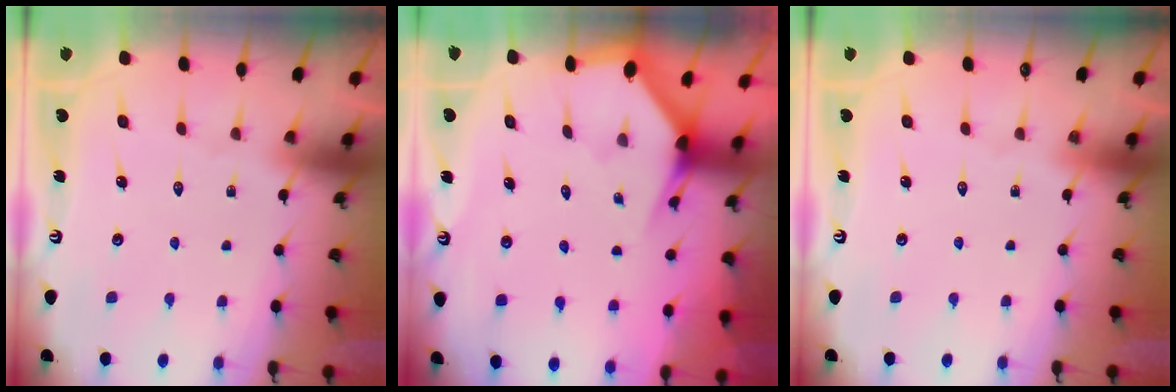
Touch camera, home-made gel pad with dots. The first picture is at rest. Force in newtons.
{"total": 2.8, "press": 2.8, "slide": 0.2}
{"total": 0.0}